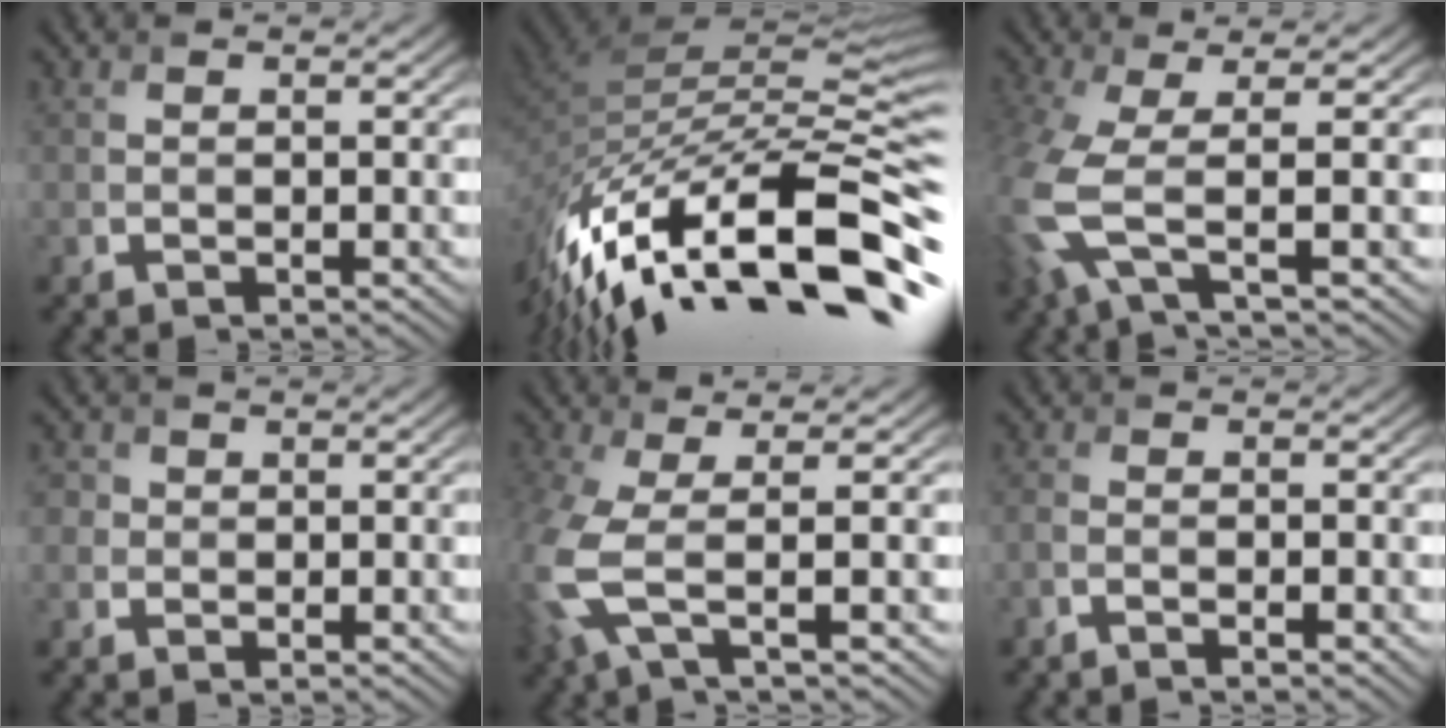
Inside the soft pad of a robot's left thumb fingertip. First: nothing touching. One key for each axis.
{"total": 17.3, "fx": -8.3, "fy": 5.7, "fz": 14.1, "tx": -0.250, "ty": 0.002, "tz": -0.144}
{"total": 7.7, "fx": -1.0, "fy": 2.3, "fz": 7.2, "tx": -0.181, "ty": -0.015, "tz": -0.031}
{"total": 2.0, "fx": 0.4, "fy": 1.9, "fz": 0.4, "tx": -0.008, "ty": -0.002, "tz": -0.001}
{"total": 6.5, "fx": -0.6, "fy": 2.0, "fz": 6.2, "tx": -0.160, "ty": -0.010, "tz": -0.018}
{"total": 2.4, "fx": -1.6, "fy": 0.5, "fz": 1.7, "tx": -0.039, "ty": -0.003, "tz": -0.037}